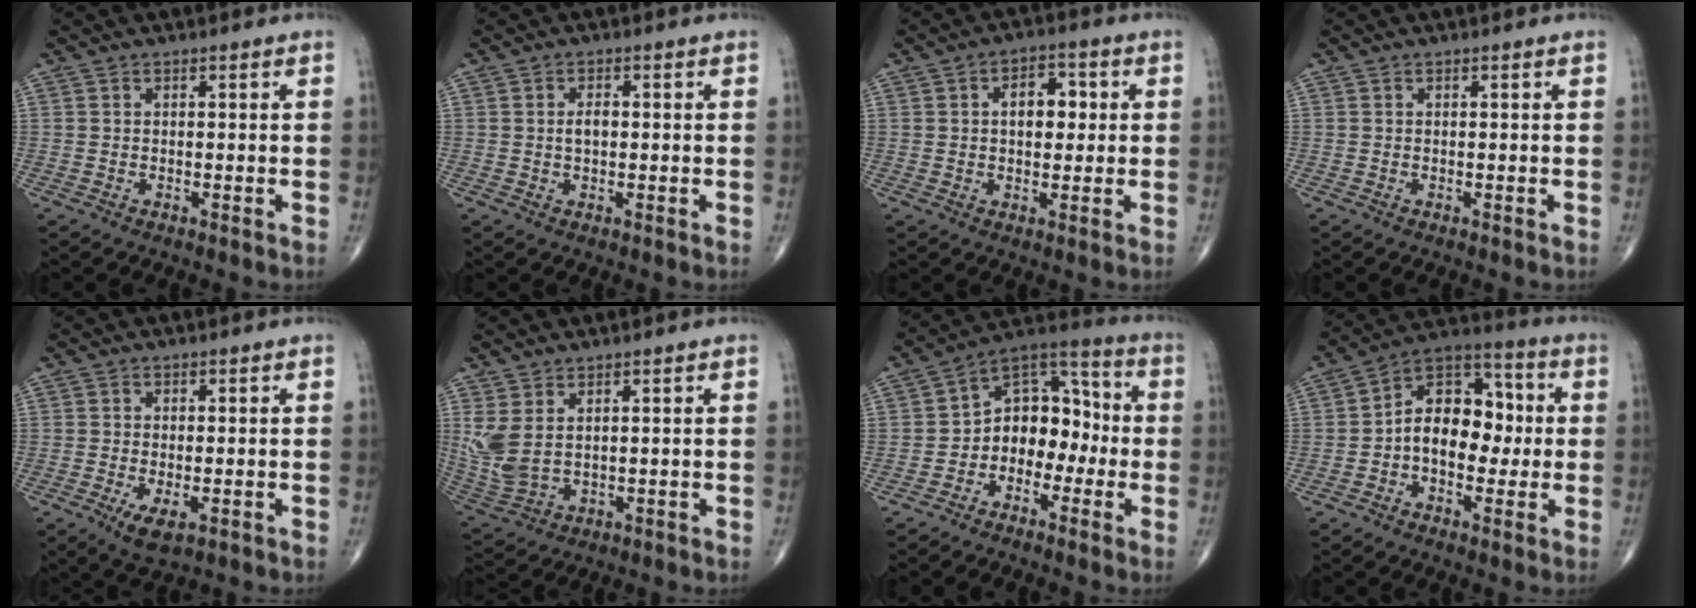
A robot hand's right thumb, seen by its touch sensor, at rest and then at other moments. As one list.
[{"total": 2.2, "force": [0.0, 1.2, 1.8], "torque": [-0.026, 0.002, -0.002]}, {"total": 6.6, "force": [1.1, 4.1, 5.0], "torque": [-0.052, 0.010, 0.011]}, {"total": 0.0}, {"total": 4.2, "force": [-1.6, 1.7, 3.5], "torque": [-0.061, -0.010, -0.023]}, {"total": 7.4, "force": [2.4, 4.0, 5.8], "torque": [-0.140, -0.011, 0.063]}, {"total": 11.6, "force": [-2.4, 8.4, 7.6], "torque": [-0.077, 0.053, -0.058]}, {"total": 13.5, "force": [-0.6, 9.1, 9.9], "torque": [-0.119, 0.042, -0.019]}]